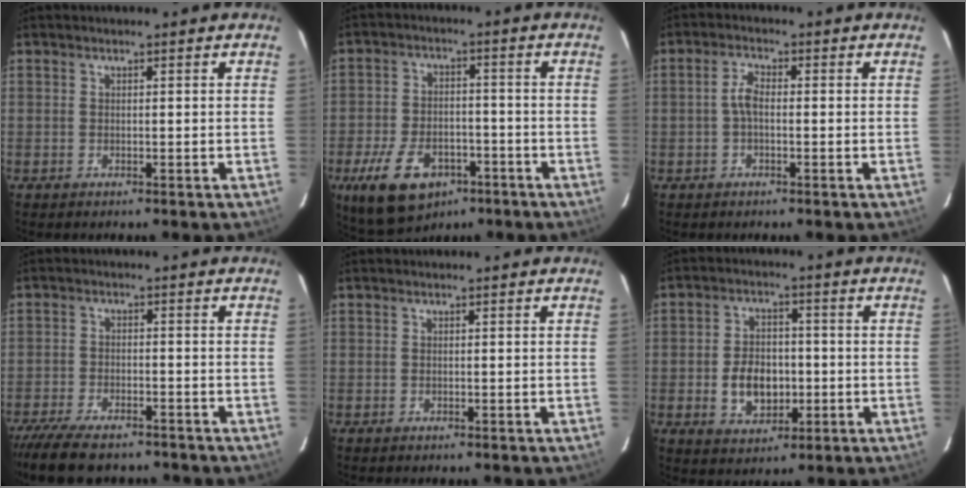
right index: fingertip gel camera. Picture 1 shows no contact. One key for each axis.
{"total": 14.5, "fx": -8.2, "fy": 8.2, "fz": 8.8, "tx": -0.196, "ty": -0.011, "tz": -0.128}
{"total": 2.7, "fx": -0.4, "fy": 1.0, "fz": 2.5, "tx": -0.054, "ty": 0.007, "tz": -0.009}
{"total": 12.3, "fx": -10.3, "fy": 3.5, "fz": 5.7, "tx": -0.133, "ty": -0.034, "tz": -0.174}
{"total": 0.0}
{"total": 8.6, "fx": -1.7, "fy": 6.1, "fz": 5.8, "tx": -0.116, "ty": 0.010, "tz": -0.018}